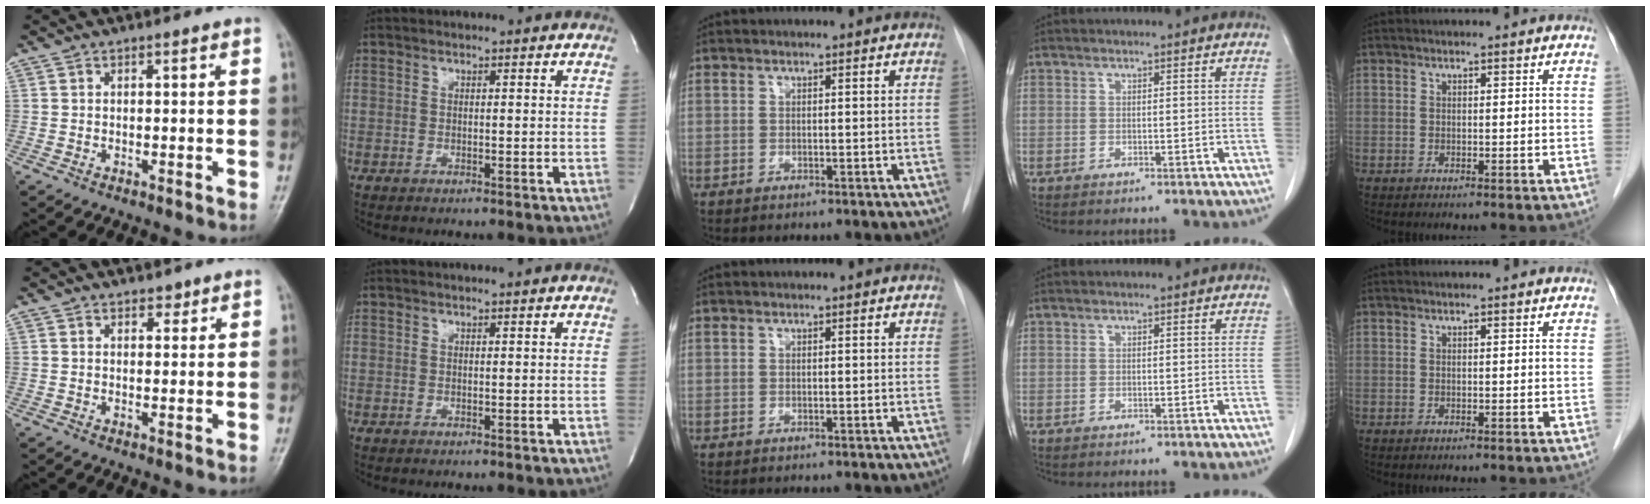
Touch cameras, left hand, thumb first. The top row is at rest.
{"thumb": {"total": 1.7, "force": [1.3, 0.9, 0.5], "torque": [0.005, -0.008, 0.016]}, "index": {"total": 0.8, "force": [0.7, -0.1, 0.3], "torque": [-0.007, 0.001, 0.012]}}